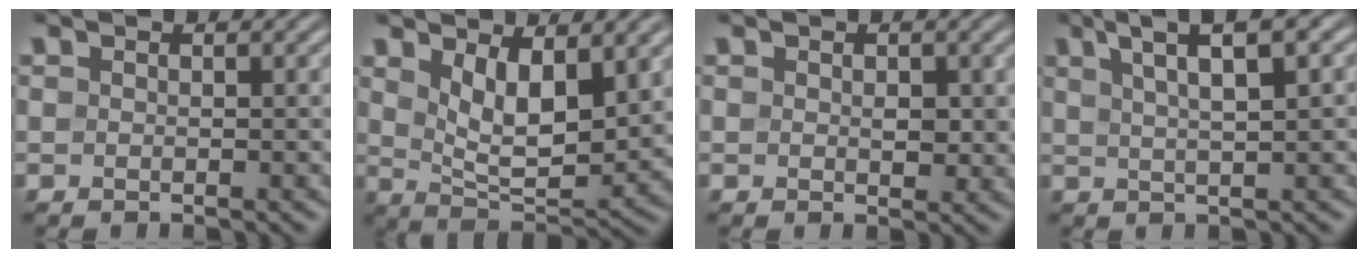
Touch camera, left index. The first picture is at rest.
{"total": 6.2, "force": [2.4, 2.7, 5.0], "torque": [-0.095, -0.016, 0.052]}
{"total": 1.4, "force": [0.2, 0.8, 1.1], "torque": [-0.015, -0.004, 0.005]}
{"total": 5.9, "force": [3.1, 1.3, 4.8], "torque": [-0.068, 0.016, 0.050]}